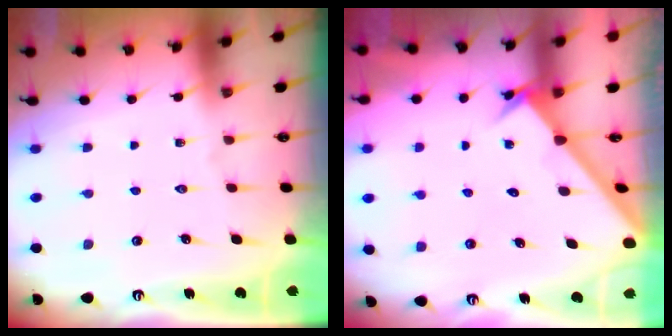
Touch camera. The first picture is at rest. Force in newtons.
{"total": 2.0, "press": 2.0, "slide": 0.2}